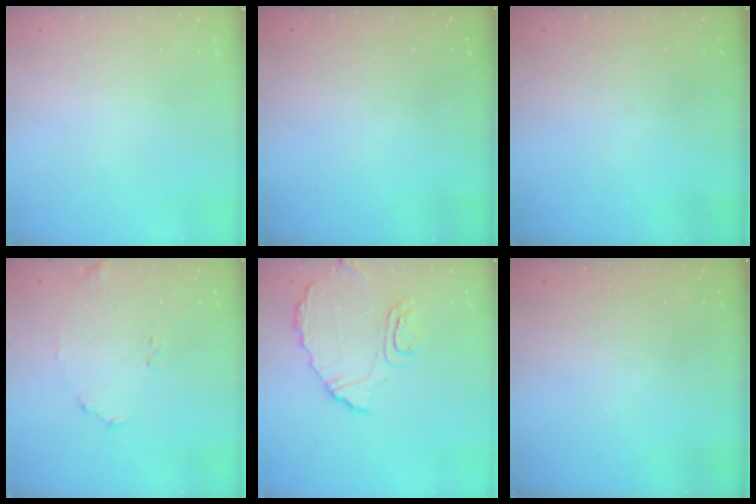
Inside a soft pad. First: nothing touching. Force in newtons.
{"total": 3.2, "press": 3.2, "slide": 0.1}
{"total": 3.2, "press": 3.2, "slide": 0.1}
{"total": 6.3, "press": 6.3, "slide": 0.2}
{"total": 9.1, "press": 9.1, "slide": 1.1}
{"total": 3.1, "press": 3.1, "slide": 0.1}